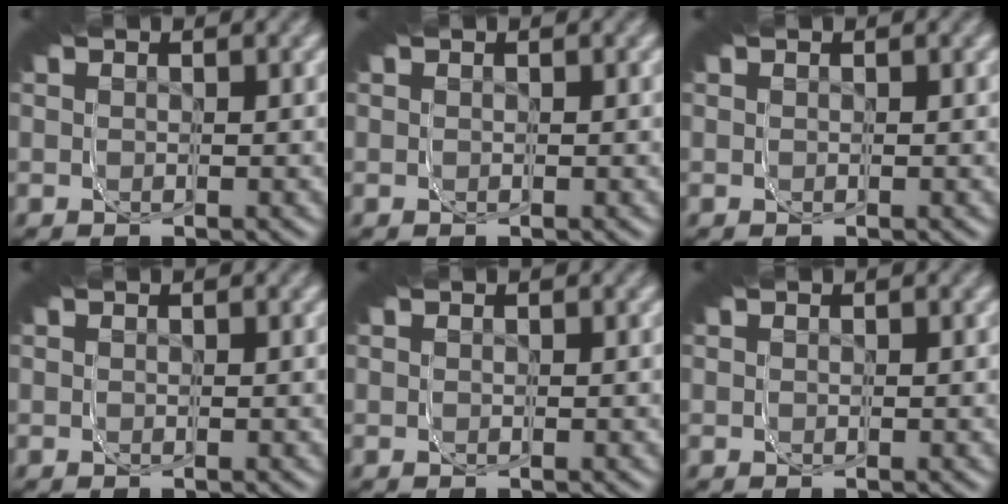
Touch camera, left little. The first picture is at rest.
{"total": 0.0}
{"total": 0.0}
{"total": 0.0}
{"total": 0.0}
{"total": 0.0}